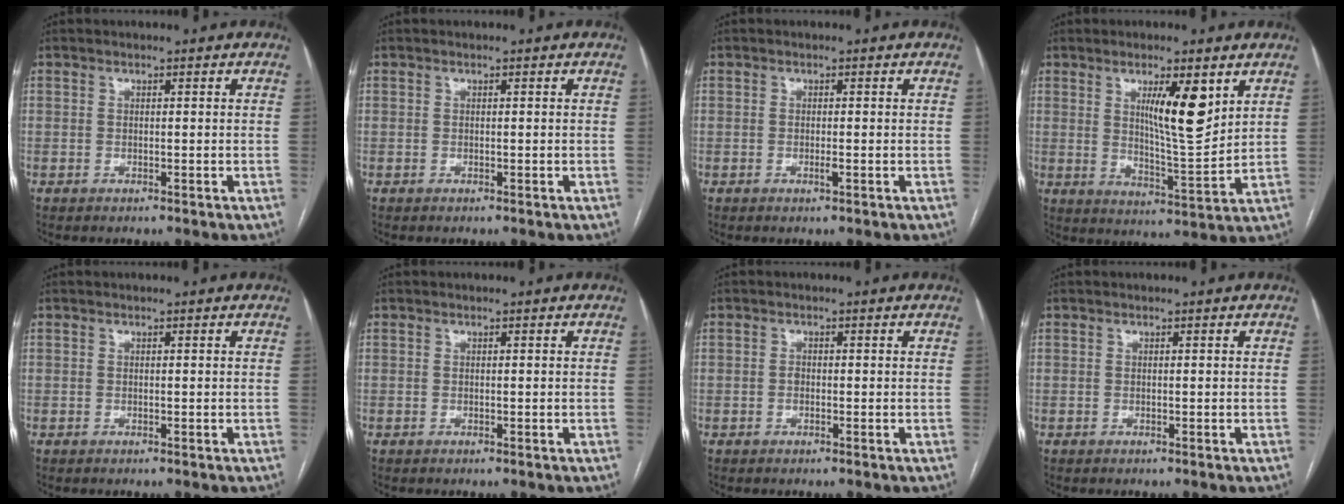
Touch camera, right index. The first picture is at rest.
{"total": 0.0}
{"total": 0.8, "force": [-0.2, 0.1, 0.7], "torque": [-0.016, 0.000, -0.001]}
{"total": 9.4, "force": [4.1, 1.4, 8.3], "torque": [-0.137, -0.013, 0.070]}
{"total": 0.0}
{"total": 0.0}
{"total": 0.7, "force": [-0.2, 0.5, 0.5], "torque": [-0.008, 0.004, -0.003]}
{"total": 0.0}